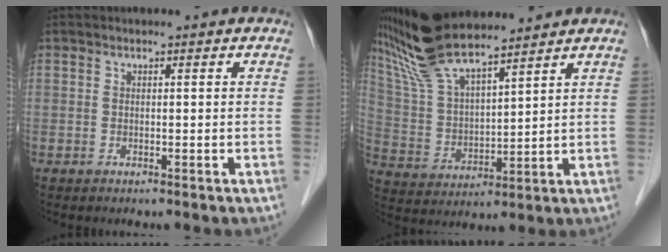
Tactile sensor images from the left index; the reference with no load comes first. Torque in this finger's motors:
{"motor_torque": [0.10, -0.25, -0.07, -0.04]}